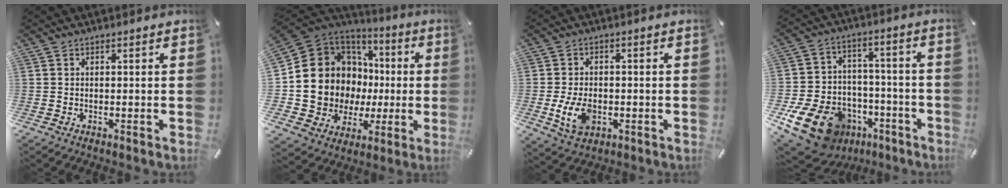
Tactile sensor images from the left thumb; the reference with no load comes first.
{"total": 14.8, "force": [1.4, 13.7, 5.2], "torque": [-0.107, -0.048, 0.053]}
{"total": 7.9, "force": [-1.7, 5.5, 5.4], "torque": [-0.111, 0.003, -0.030]}
{"total": 17.1, "force": [-8.5, 12.4, 8.1], "torque": [-0.136, 0.049, -0.132]}